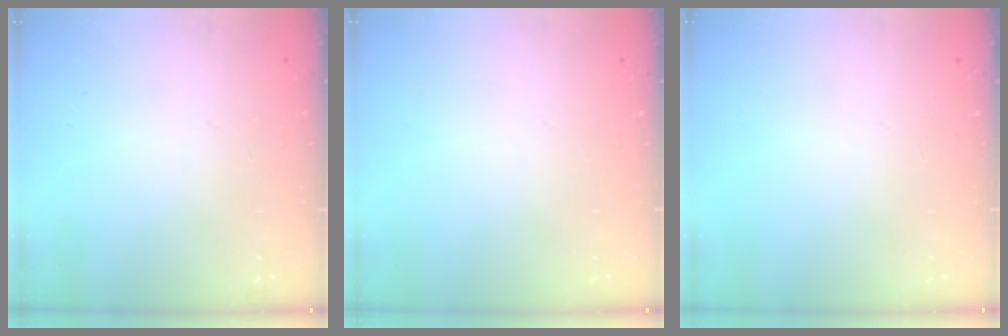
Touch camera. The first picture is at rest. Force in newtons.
{"total": 0.0}
{"total": 0.0}